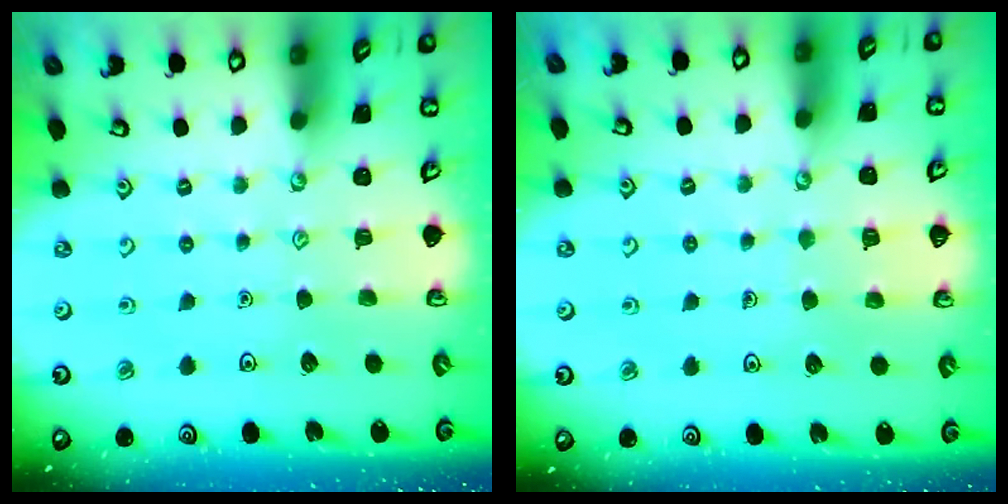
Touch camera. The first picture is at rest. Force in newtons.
{"total": 3.9, "press": 3.9, "slide": 0.3}